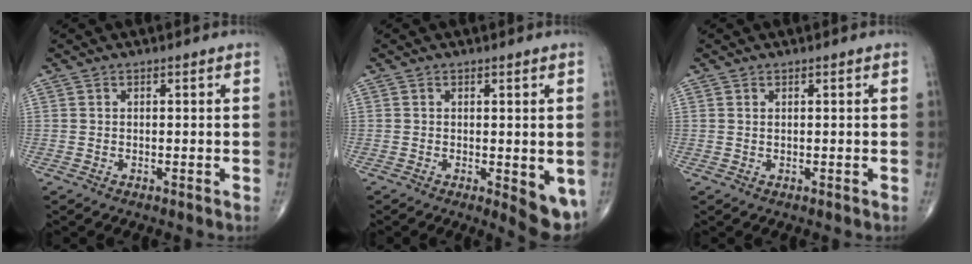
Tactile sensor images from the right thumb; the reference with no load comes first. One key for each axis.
{"total": 6.1, "fx": -1.2, "fy": 2.2, "fz": 5.6, "tx": -0.058, "ty": -0.014, "tz": -0.012}
{"total": 0.0}